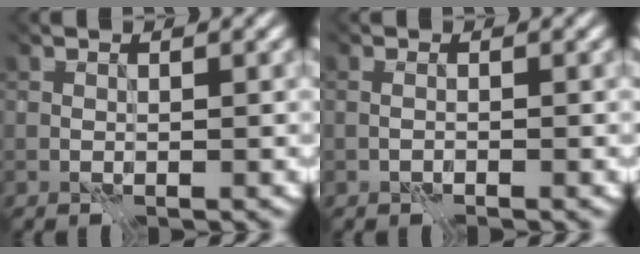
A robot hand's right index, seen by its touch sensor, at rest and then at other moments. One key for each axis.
{"total": 1.0, "fx": -0.4, "fy": 0.5, "fz": 0.8, "tx": 0.010, "ty": 0.010, "tz": -0.024}